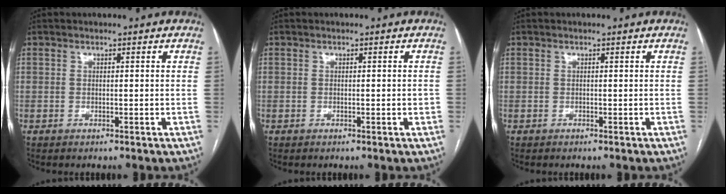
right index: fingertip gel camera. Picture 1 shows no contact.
{"total": 1.3, "force": [-0.2, 0.3, 1.2], "torque": [-0.019, 0.000, 0.000]}
{"total": 0.0}